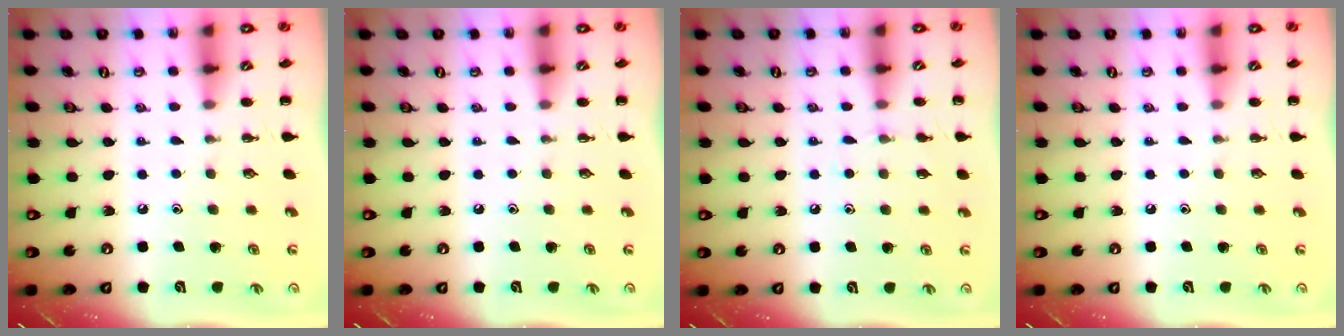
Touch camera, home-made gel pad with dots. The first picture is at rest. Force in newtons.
{"total": 0.0}
{"total": 5.5, "press": 5.3, "slide": 1.6}
{"total": 0.0}